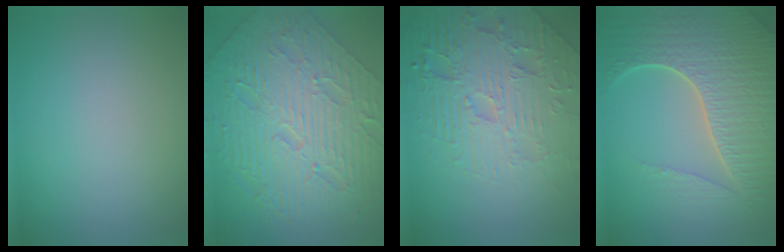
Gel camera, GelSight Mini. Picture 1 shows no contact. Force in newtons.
{"total": 10.7, "press": 7.2, "slide": 7.9}
{"total": 6.0, "press": 5.2, "slide": 3.0}
{"total": 7.5, "press": 5.6, "slide": 5.0}